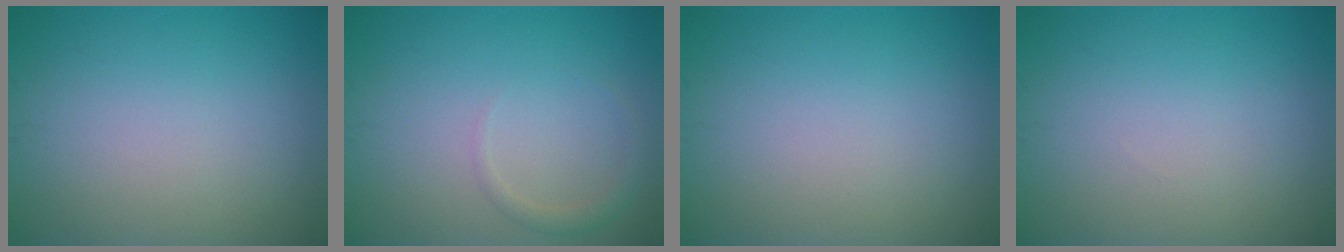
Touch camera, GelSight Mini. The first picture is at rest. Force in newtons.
{"total": 1.3, "press": 1.3, "slide": 0.1}
{"total": 0.0}
{"total": 0.0}